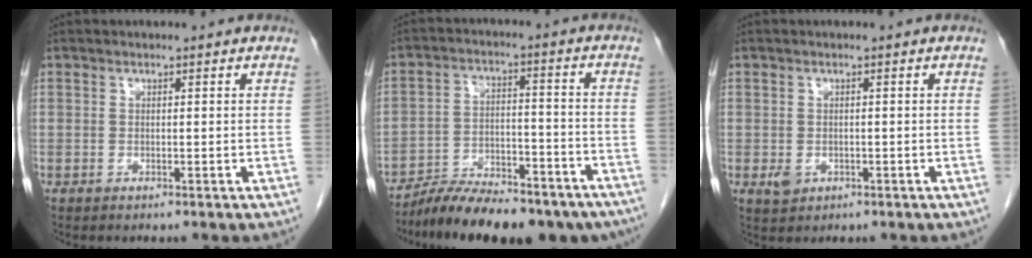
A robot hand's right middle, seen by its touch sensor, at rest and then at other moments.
{"total": 18.7, "force": [-15.8, 5.6, 8.3], "torque": [-0.107, 0.019, -0.236]}
{"total": 2.1, "force": [-0.6, 1.6, 1.1], "torque": [-0.022, 0.000, -0.001]}